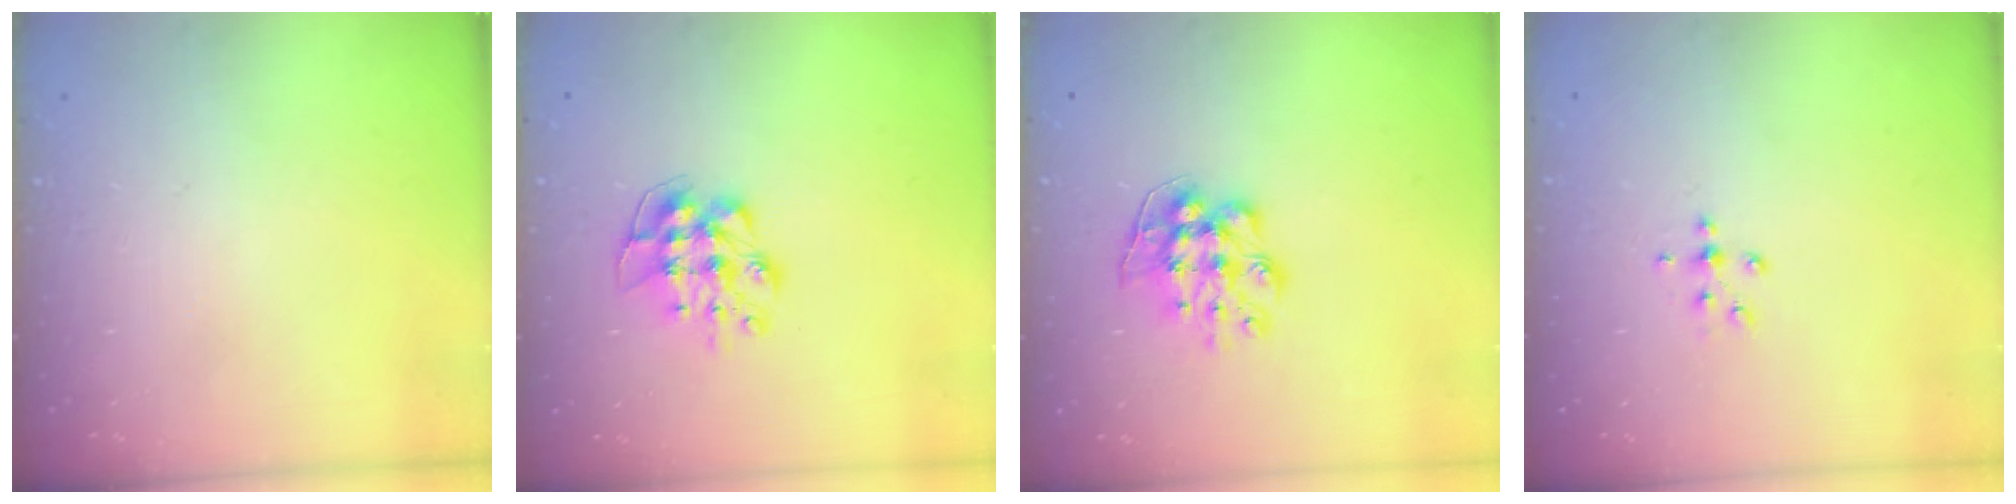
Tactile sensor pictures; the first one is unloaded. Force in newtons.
{"total": 9.2, "press": 9.2, "slide": 0.9}
{"total": 9.2, "press": 9.2, "slide": 0.1}
{"total": 3.8, "press": 3.5, "slide": 1.2}